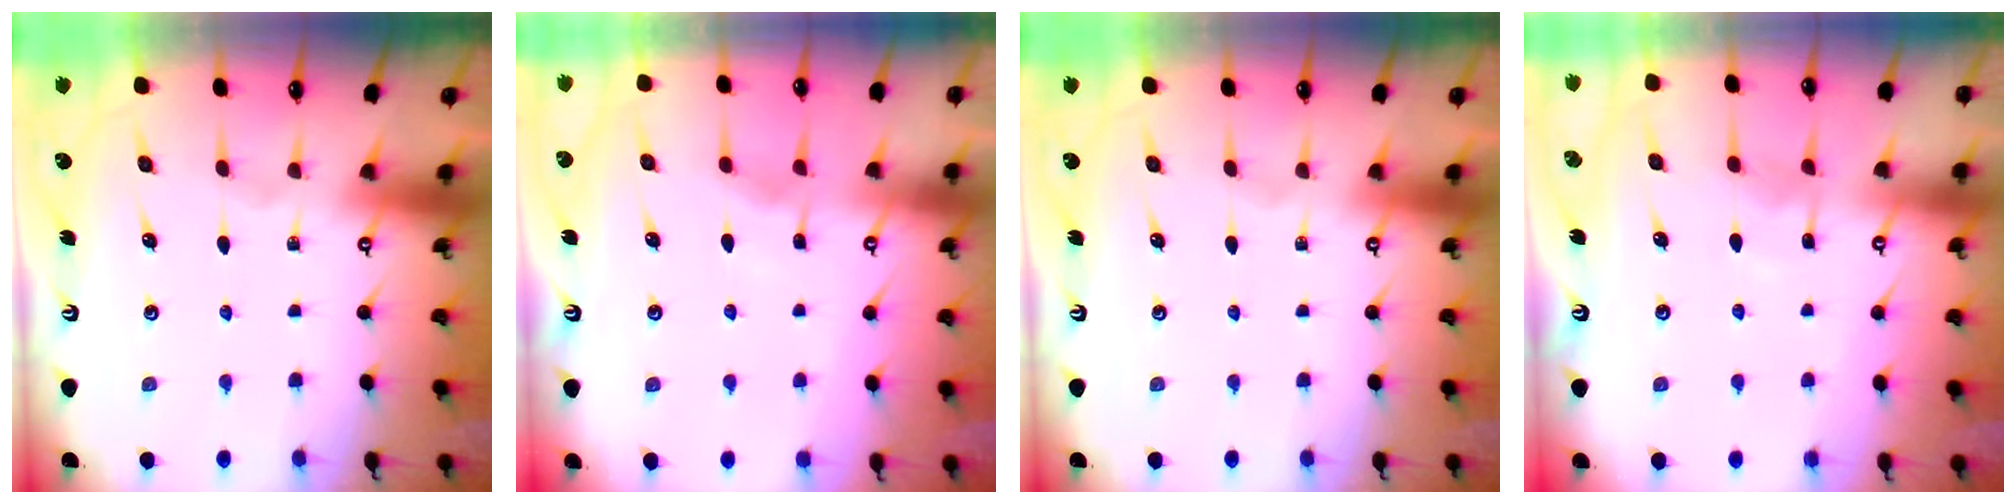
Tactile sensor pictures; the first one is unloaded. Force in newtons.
{"total": 2.9, "press": 2.9, "slide": 0.4}
{"total": 0.0}
{"total": 6.0, "press": 6.0, "slide": 0.6}